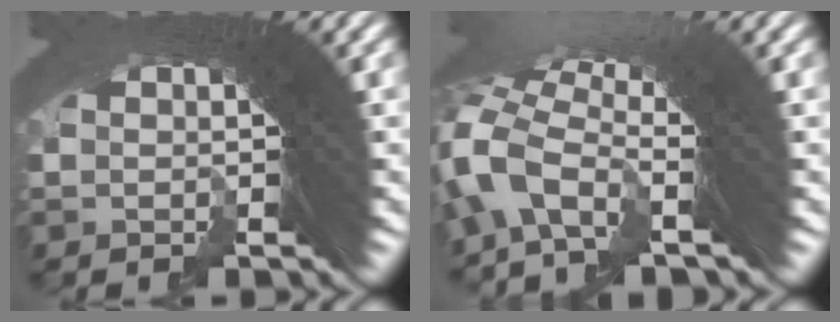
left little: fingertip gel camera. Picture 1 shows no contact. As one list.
[{"total": 4.8, "force": [-1.3, 3.3, 3.2], "torque": [-0.074, 0.000, -0.031]}]